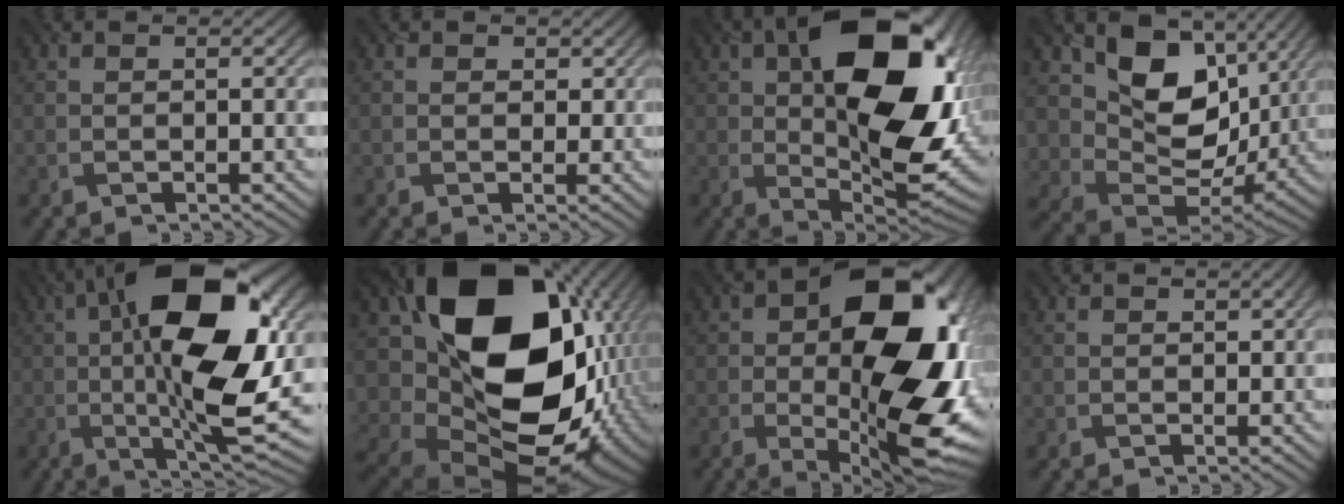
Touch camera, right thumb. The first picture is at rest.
{"total": 1.4, "force": [0.0, 1.1, -0.8], "torque": [0.015, -0.006, 0.002]}
{"total": 18.7, "force": [3.6, 9.9, 15.4], "torque": [-0.231, -0.011, 0.062]}
{"total": 12.6, "force": [5.1, 9.4, 6.5], "torque": [-0.127, -0.008, 0.098]}
{"total": 17.5, "force": [0.6, 6.1, 16.4], "torque": [-0.270, 0.022, 0.002]}
{"total": 22.9, "force": [1.1, 17.6, 14.6], "torque": [-0.332, -0.069, 0.080]}
{"total": 19.3, "force": [0.1, 10.7, 16.0], "torque": [-0.229, -0.009, 0.000]}
{"total": 0.5, "force": [0.2, 0.4, -0.3], "torque": [0.004, -0.003, 0.008]}